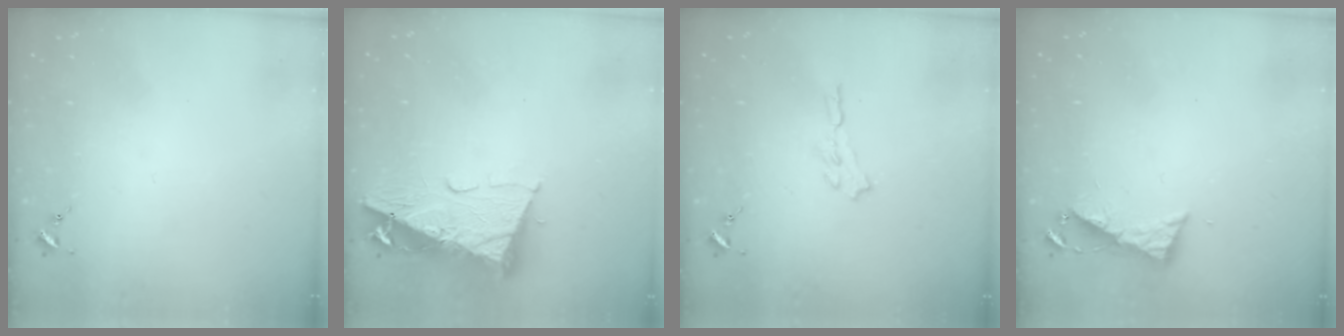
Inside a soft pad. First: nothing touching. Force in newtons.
{"total": 12.5, "press": 12.4, "slide": 1.3}
{"total": 3.8, "press": 3.8, "slide": 0.3}
{"total": 6.4, "press": 6.4, "slide": 0.6}